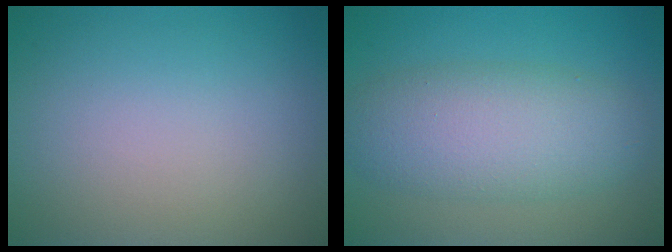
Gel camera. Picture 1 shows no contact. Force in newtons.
{"total": 6.4, "press": 6.4, "slide": 0.1}